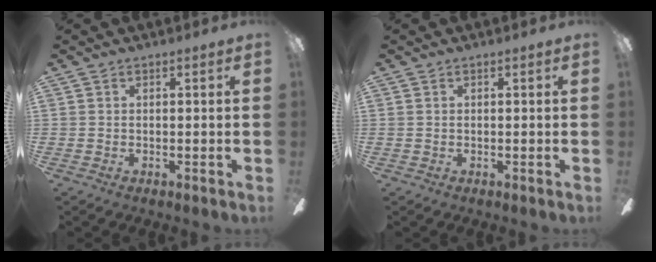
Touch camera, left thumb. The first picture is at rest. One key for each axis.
{"total": 0.0}